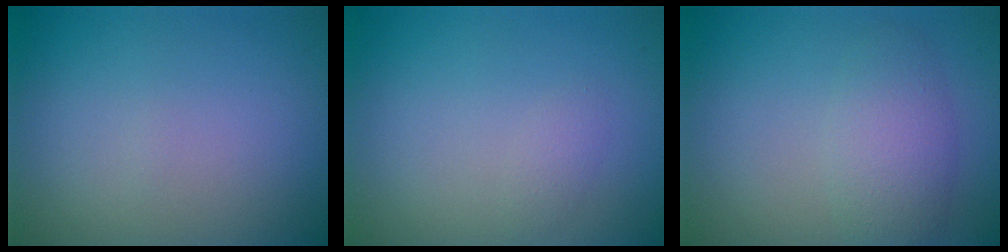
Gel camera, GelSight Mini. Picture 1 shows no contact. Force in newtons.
{"total": 0.9, "press": 0.9, "slide": 0.0}
{"total": 3.5, "press": 3.5, "slide": 0.1}